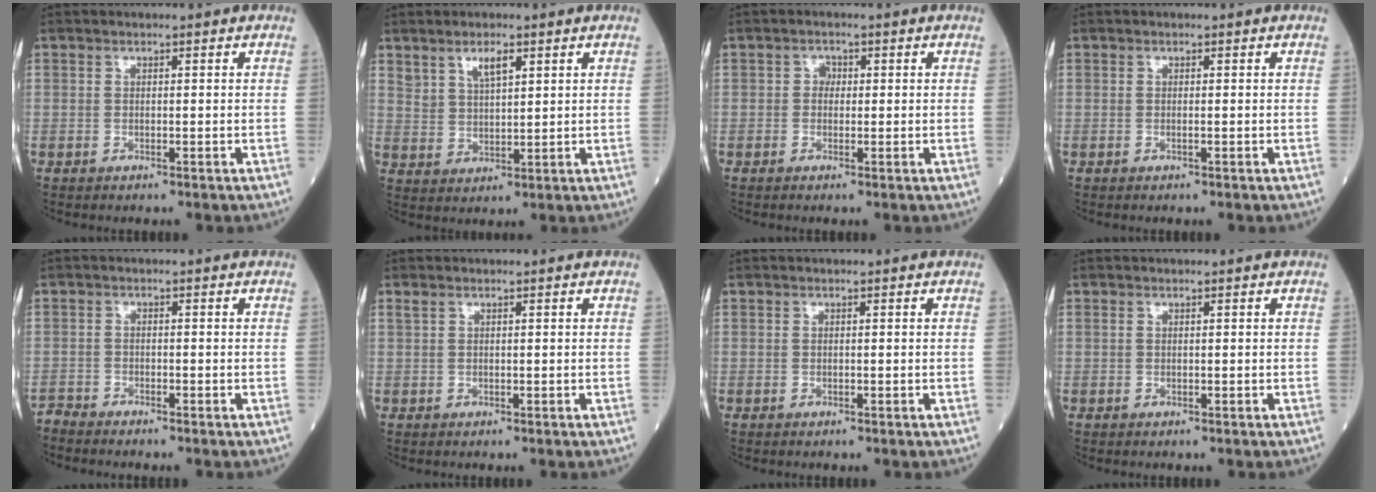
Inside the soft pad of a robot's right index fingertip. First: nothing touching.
{"total": 4.4, "force": [2.7, 1.5, 3.1], "torque": [-0.062, 0.002, 0.056]}
{"total": 1.4, "force": [0.2, 1.2, 0.8], "torque": [-0.007, 0.003, -0.001]}
{"total": 0.0}
{"total": 2.2, "force": [-2.1, -0.5, -0.2], "torque": [0.004, -0.009, -0.043]}
{"total": 0.5, "force": [0.4, 0.1, 0.3], "torque": [-0.016, 0.011, 0.012]}
{"total": 0.0}
{"total": 0.0}